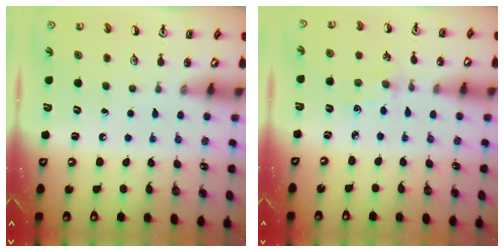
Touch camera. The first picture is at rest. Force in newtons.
{"total": 2.6, "press": 2.5, "slide": 0.4}